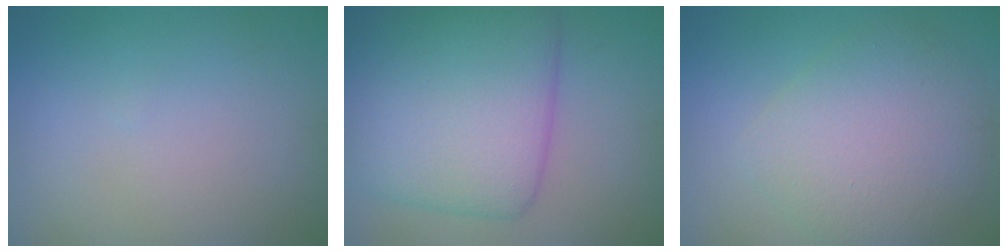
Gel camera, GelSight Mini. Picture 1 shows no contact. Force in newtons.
{"total": 9.6, "press": 9.6, "slide": 0.3}
{"total": 5.5, "press": 5.4, "slide": 0.4}